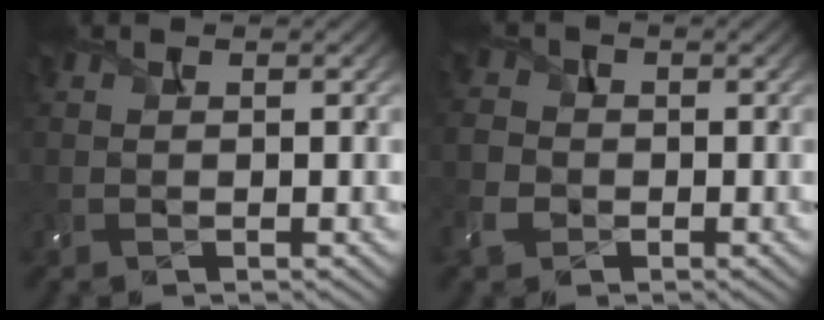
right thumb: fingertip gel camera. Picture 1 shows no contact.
{"total": 4.2, "force": [-1.9, 3.4, 1.8], "torque": [-0.062, -0.009, -0.048]}